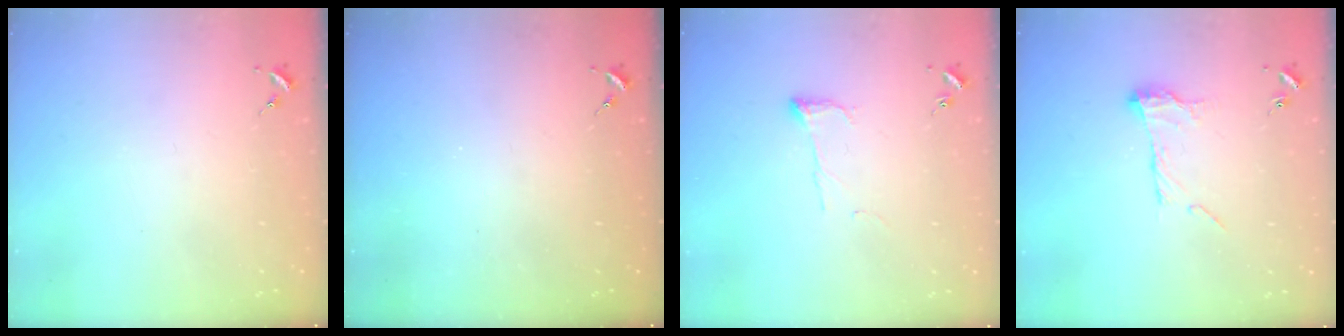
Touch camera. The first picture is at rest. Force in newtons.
{"total": 0.0}
{"total": 5.9, "press": 5.8, "slide": 0.6}
{"total": 10.3, "press": 10.3, "slide": 0.5}